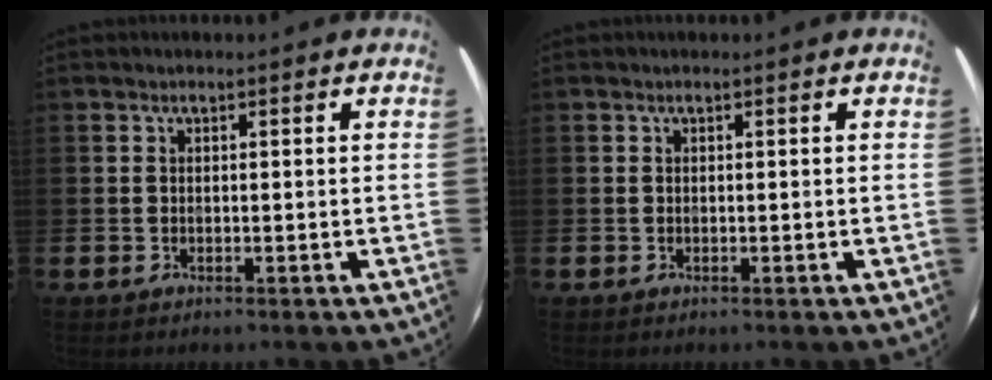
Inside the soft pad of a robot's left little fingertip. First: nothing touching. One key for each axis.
{"total": 0.0}